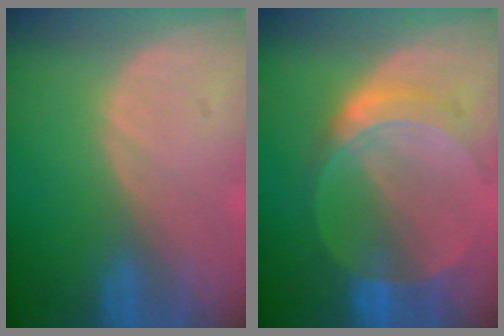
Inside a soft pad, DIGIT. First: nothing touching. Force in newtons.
{"total": 6.8, "press": 6.0, "slide": 3.2}